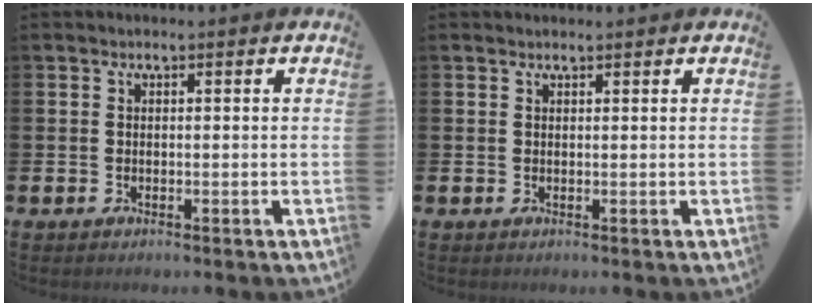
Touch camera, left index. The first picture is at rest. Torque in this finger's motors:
{"motor_torque": [0.51, -0.87, -0.05, -0.01]}